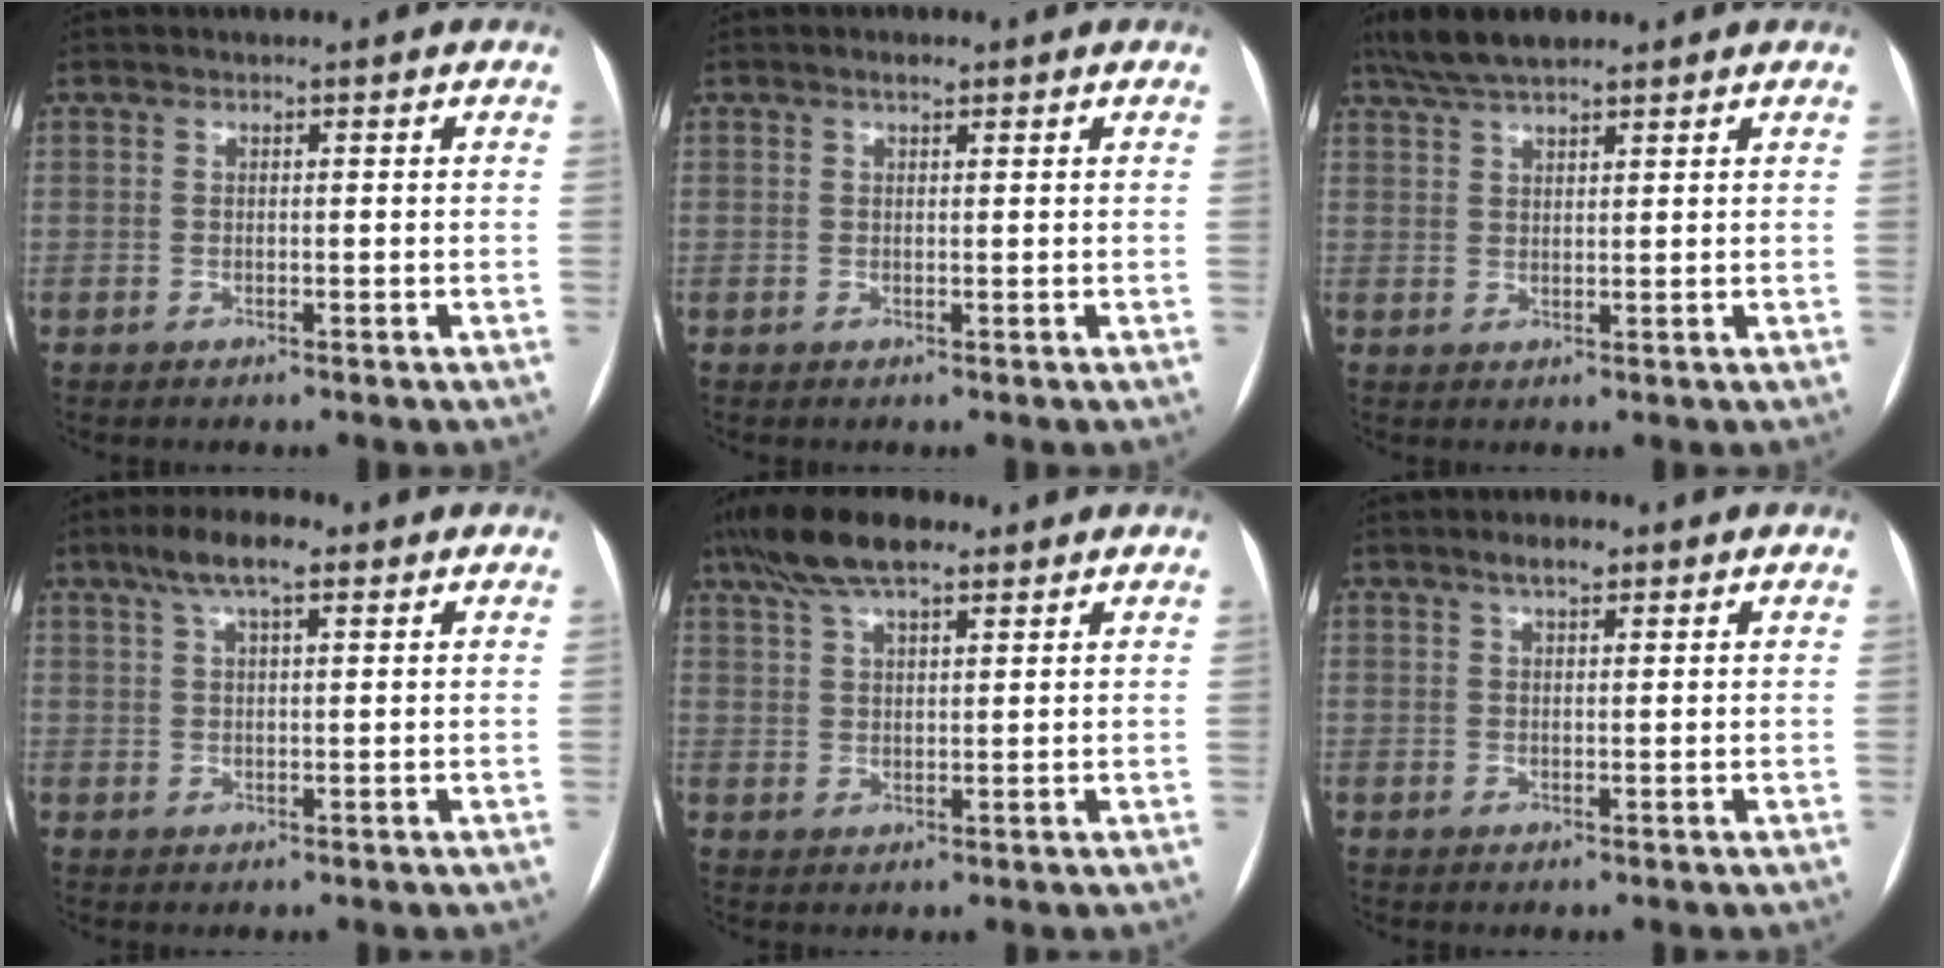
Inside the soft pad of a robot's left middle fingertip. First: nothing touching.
{"total": 1.1, "force": [0.8, 0.4, 0.7], "torque": [-0.014, 0.003, 0.013]}
{"total": 6.9, "force": [5.6, 1.4, 3.8], "torque": [-0.072, 0.027, 0.102]}
{"total": 6.3, "force": [3.9, 1.6, 4.8], "torque": [-0.095, 0.022, 0.067]}
{"total": 9.8, "force": [7.1, 2.8, 6.2], "torque": [-0.123, 0.030, 0.125]}
{"total": 2.9, "force": [1.9, 1.0, 1.9], "torque": [-0.035, 0.008, 0.031]}